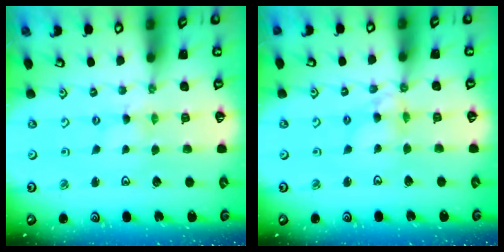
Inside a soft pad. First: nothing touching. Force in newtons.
{"total": 6.4, "press": 6.3, "slide": 0.7}